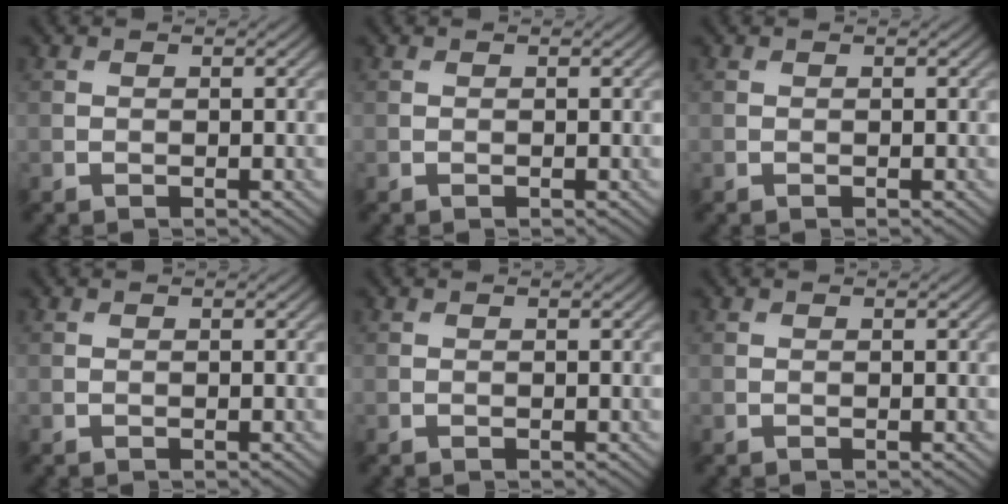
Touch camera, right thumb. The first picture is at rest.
{"total": 0.0}
{"total": 0.0}
{"total": 0.0}
{"total": 0.0}
{"total": 0.0}